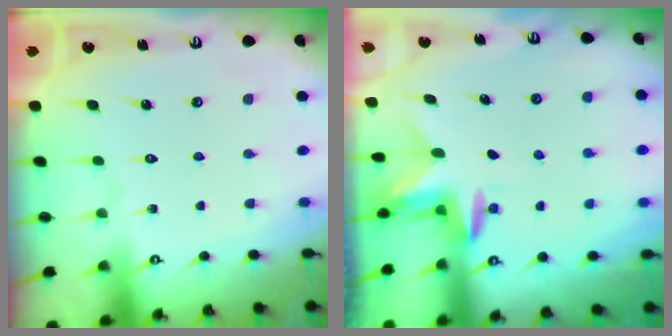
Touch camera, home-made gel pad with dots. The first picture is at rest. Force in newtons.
{"total": 2.7, "press": 2.7, "slide": 0.1}